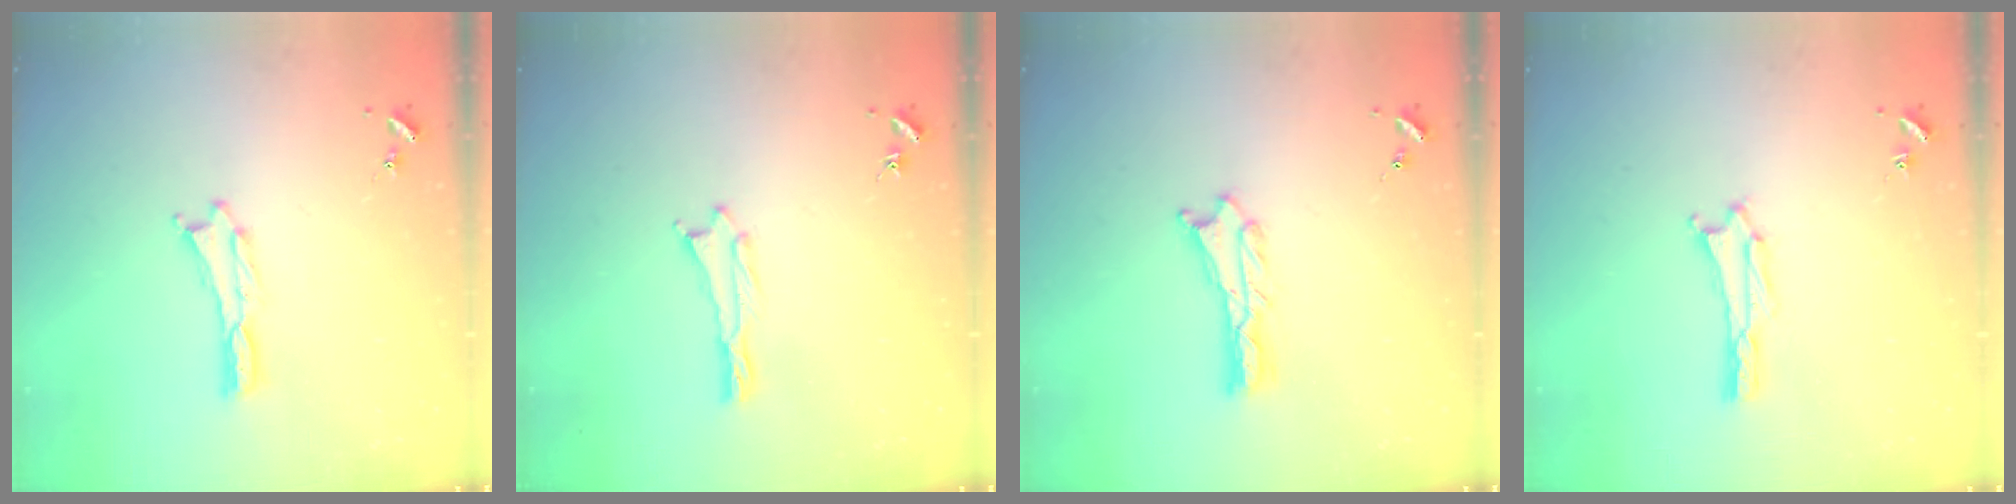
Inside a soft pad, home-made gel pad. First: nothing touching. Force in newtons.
{"total": 0.5, "press": 0.5, "slide": 0.2}
{"total": 1.3, "press": 1.3, "slide": 0.1}
{"total": 1.6, "press": 1.6, "slide": 0.2}